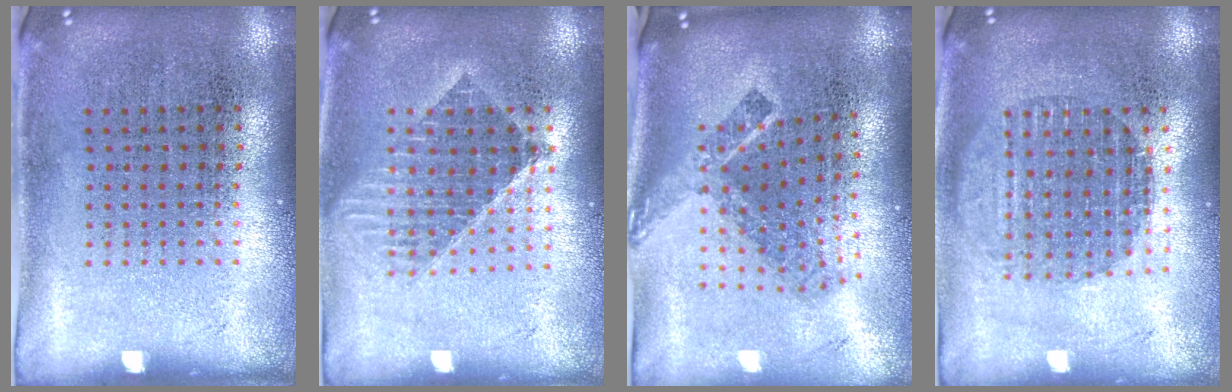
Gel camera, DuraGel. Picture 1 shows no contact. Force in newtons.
{"total": 1.5, "press": 1.3, "slide": 0.8}
{"total": 2.4, "press": 1.6, "slide": 1.8}
{"total": 1.8, "press": 1.5, "slide": 1.0}